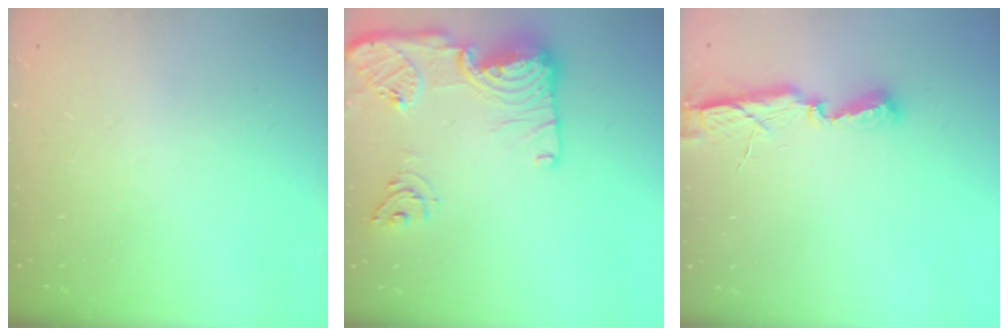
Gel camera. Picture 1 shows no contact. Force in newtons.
{"total": 18.5, "press": 18.4, "slide": 2.0}
{"total": 6.7, "press": 6.7, "slide": 0.8}